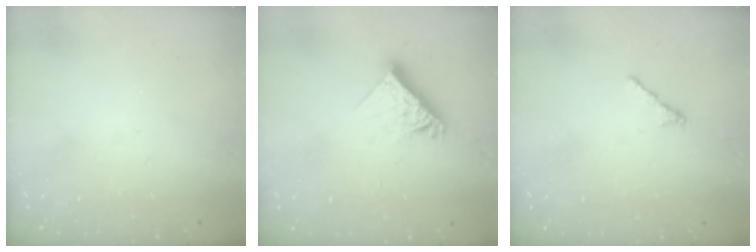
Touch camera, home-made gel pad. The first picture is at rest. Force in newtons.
{"total": 11.5, "press": 11.4, "slide": 1.1}
{"total": 1.7, "press": 1.6, "slide": 0.5}